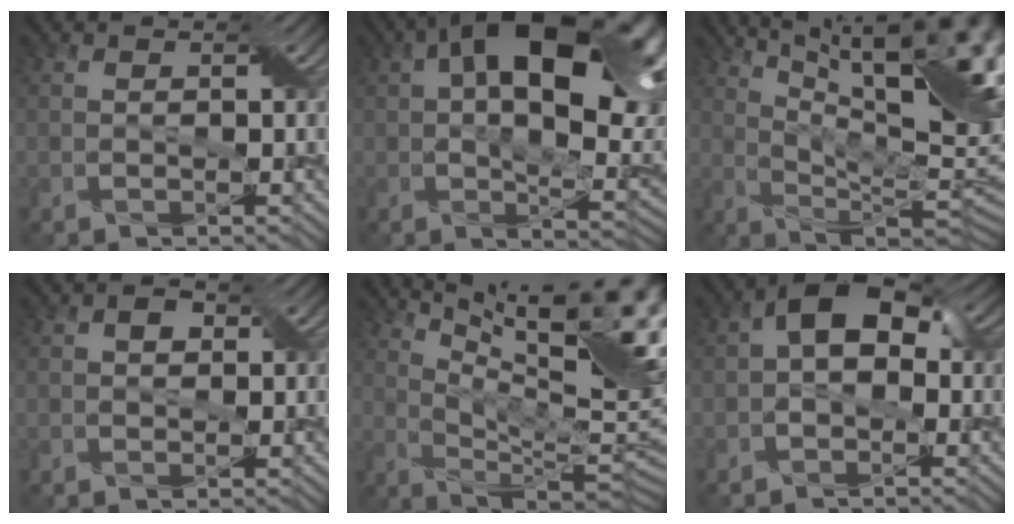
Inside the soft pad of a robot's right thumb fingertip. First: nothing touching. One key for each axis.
{"total": 20.3, "fx": 5.7, "fy": 10.4, "fz": 16.4, "tx": -0.259, "ty": 0.015, "tz": 0.091}
{"total": 20.8, "fx": 9.7, "fy": 6.5, "fz": 17.3, "tx": -0.240, "ty": 0.042, "tz": 0.148}
{"total": 1.5, "fx": 0.3, "fy": 1.2, "fz": 0.9, "tx": -0.016, "ty": 0.002, "tz": 0.001}
{"total": 18.8, "fx": 9.3, "fy": 5.3, "fz": 15.5, "tx": -0.213, "ty": 0.012, "tz": 0.151}
{"total": 6.9, "fx": 0.8, "fy": 4.3, "fz": 5.3, "tx": -0.093, "ty": 0.011, "tz": 0.002}